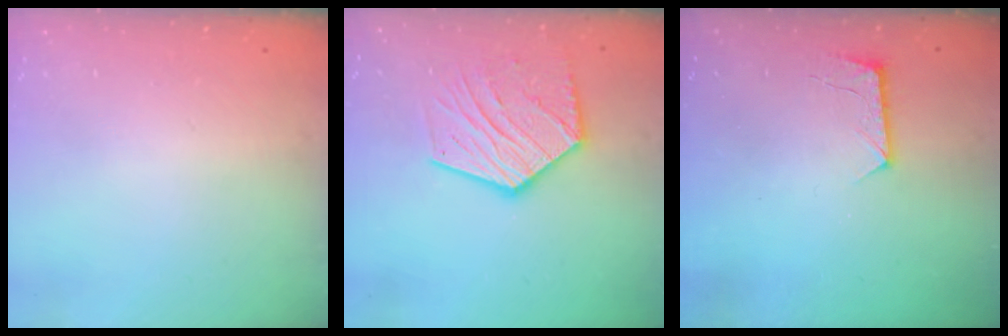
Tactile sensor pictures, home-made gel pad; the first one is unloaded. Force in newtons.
{"total": 16.9, "press": 16.9, "slide": 1.2}
{"total": 7.4, "press": 7.4, "slide": 0.6}